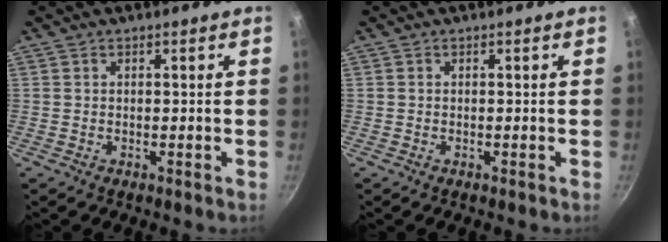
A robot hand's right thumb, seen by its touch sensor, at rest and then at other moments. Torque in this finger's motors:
{"motor_torque": [-0.07, 0.06, 0.03, -0.03, 0.00]}